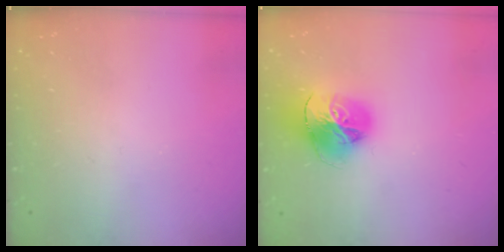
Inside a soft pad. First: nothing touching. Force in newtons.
{"total": 18.4, "press": 18.3, "slide": 2.2}